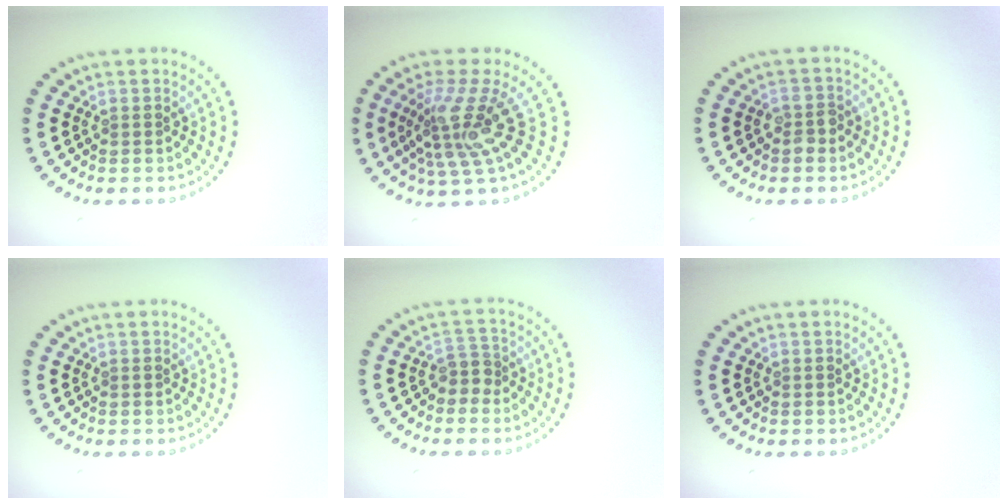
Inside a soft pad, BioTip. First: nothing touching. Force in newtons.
{"total": 4.6, "press": 3.0, "slide": 3.4}
{"total": 1.7, "press": 1.7, "slide": 0.3}
{"total": 0.0}
{"total": 1.9, "press": 1.4, "slide": 1.2}
{"total": 0.0}